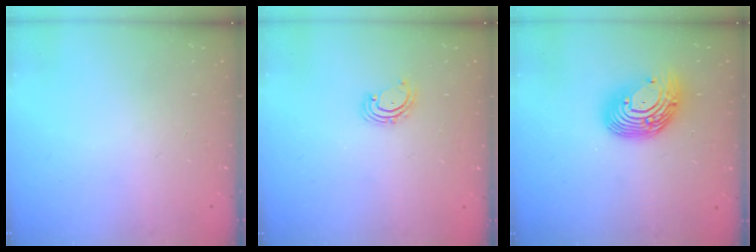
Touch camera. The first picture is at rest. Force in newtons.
{"total": 2.8, "press": 2.8, "slide": 0.2}
{"total": 15.0, "press": 14.9, "slide": 1.5}